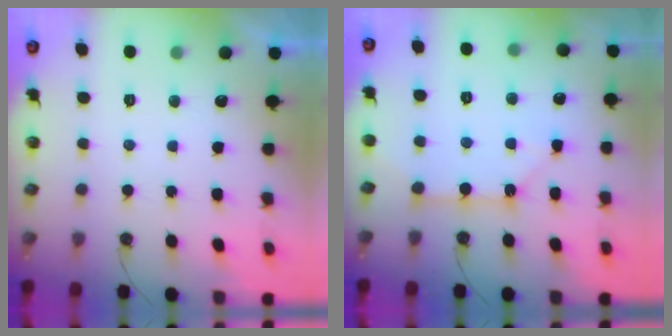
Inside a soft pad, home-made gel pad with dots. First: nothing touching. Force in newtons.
{"total": 6.2, "press": 6.2, "slide": 0.6}